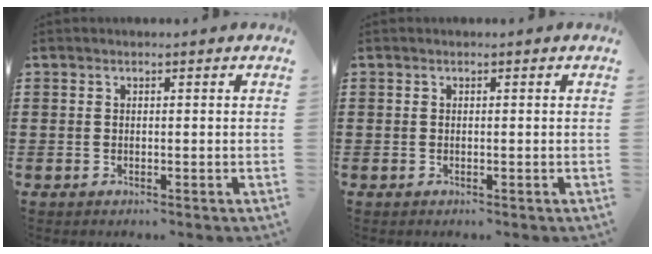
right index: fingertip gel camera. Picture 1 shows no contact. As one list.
[{"total": 0.0}]